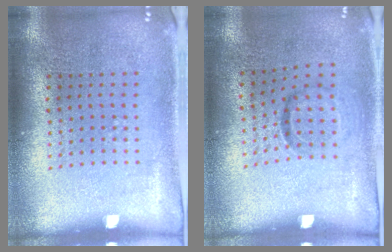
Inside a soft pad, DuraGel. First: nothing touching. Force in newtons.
{"total": 1.0, "press": 0.6, "slide": 0.8}